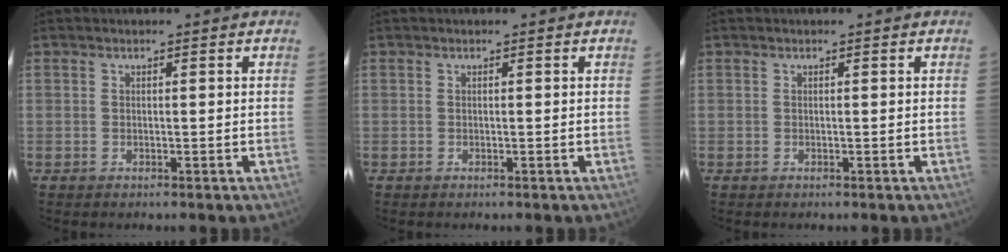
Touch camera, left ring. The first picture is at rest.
{"total": 0.0}
{"total": 0.0}